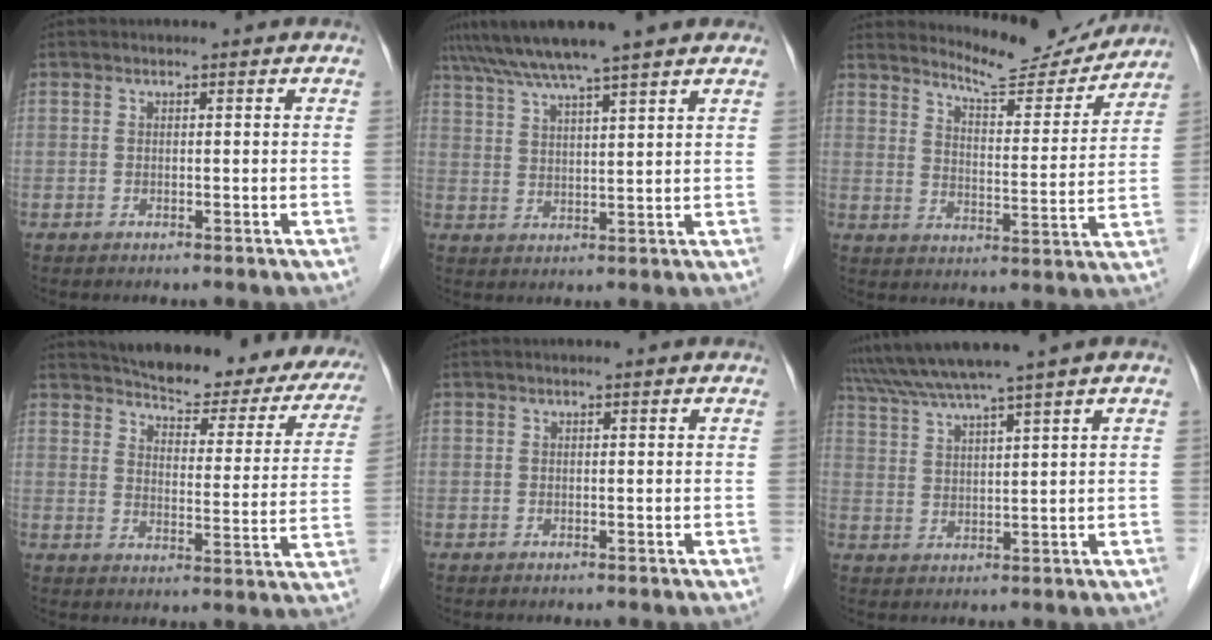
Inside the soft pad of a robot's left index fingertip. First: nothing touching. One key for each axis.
{"total": 10.4, "fx": 8.6, "fy": -0.4, "fz": 5.8, "tx": -0.103, "ty": 0.031, "tz": 0.131}
{"total": 11.5, "fx": 11.3, "fy": 1.4, "fz": 1.9, "tx": -0.033, "ty": -0.015, "tz": 0.157}
{"total": 23.2, "fx": 20.4, "fy": 6.2, "fz": 9.1, "tx": -0.112, "ty": -0.033, "tz": 0.237}
{"total": 0.0}
{"total": 8.8, "fx": 7.1, "fy": -1.9, "fz": 4.9, "tx": -0.086, "ty": 0.020, "tz": 0.127}